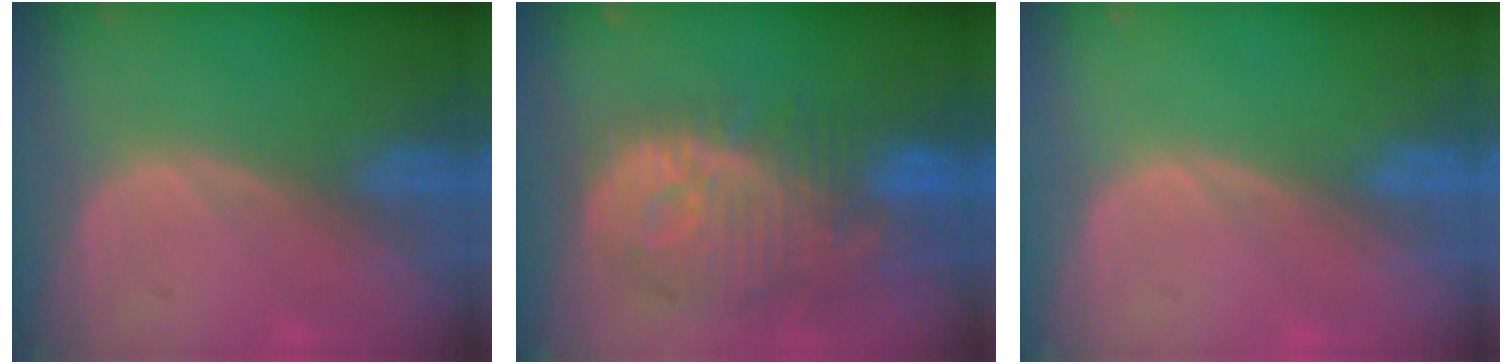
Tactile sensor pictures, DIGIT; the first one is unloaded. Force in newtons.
{"total": 12.1, "press": 11.0, "slide": 5.0}
{"total": 0.0}